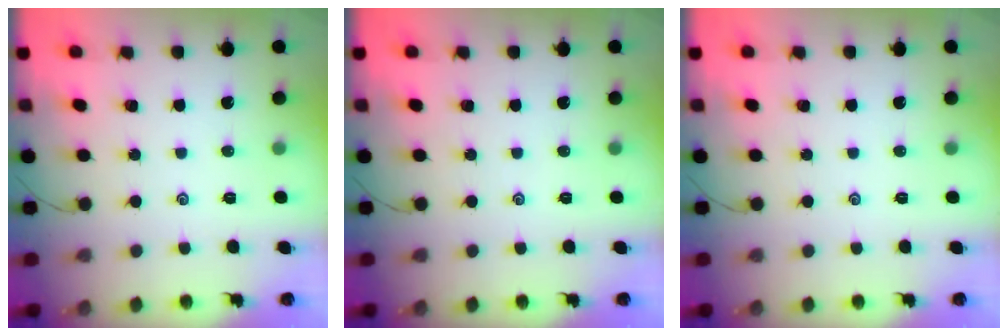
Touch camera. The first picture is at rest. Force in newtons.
{"total": 0.0}
{"total": 0.0}